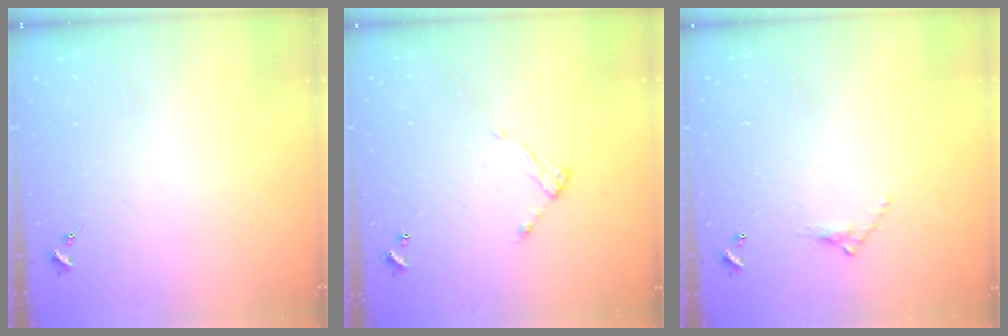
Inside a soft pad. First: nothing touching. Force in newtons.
{"total": 6.4, "press": 6.4, "slide": 0.4}
{"total": 4.6, "press": 4.6, "slide": 0.3}